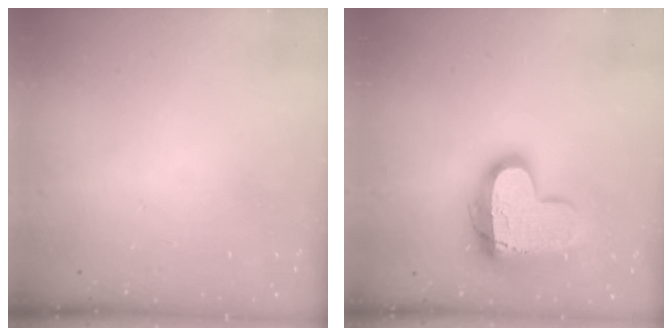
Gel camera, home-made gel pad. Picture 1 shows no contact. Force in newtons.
{"total": 16.2, "press": 16.1, "slide": 1.4}